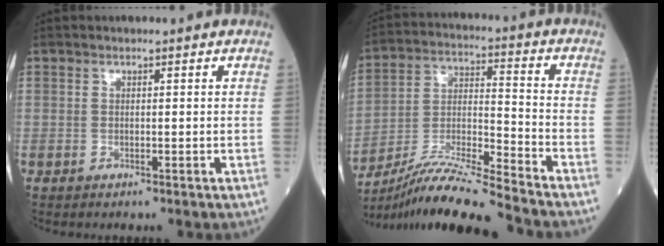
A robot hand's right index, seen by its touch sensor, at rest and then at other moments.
{"total": 15.1, "force": [-13.5, -1.6, 6.5], "torque": [-0.120, -0.005, -0.244]}